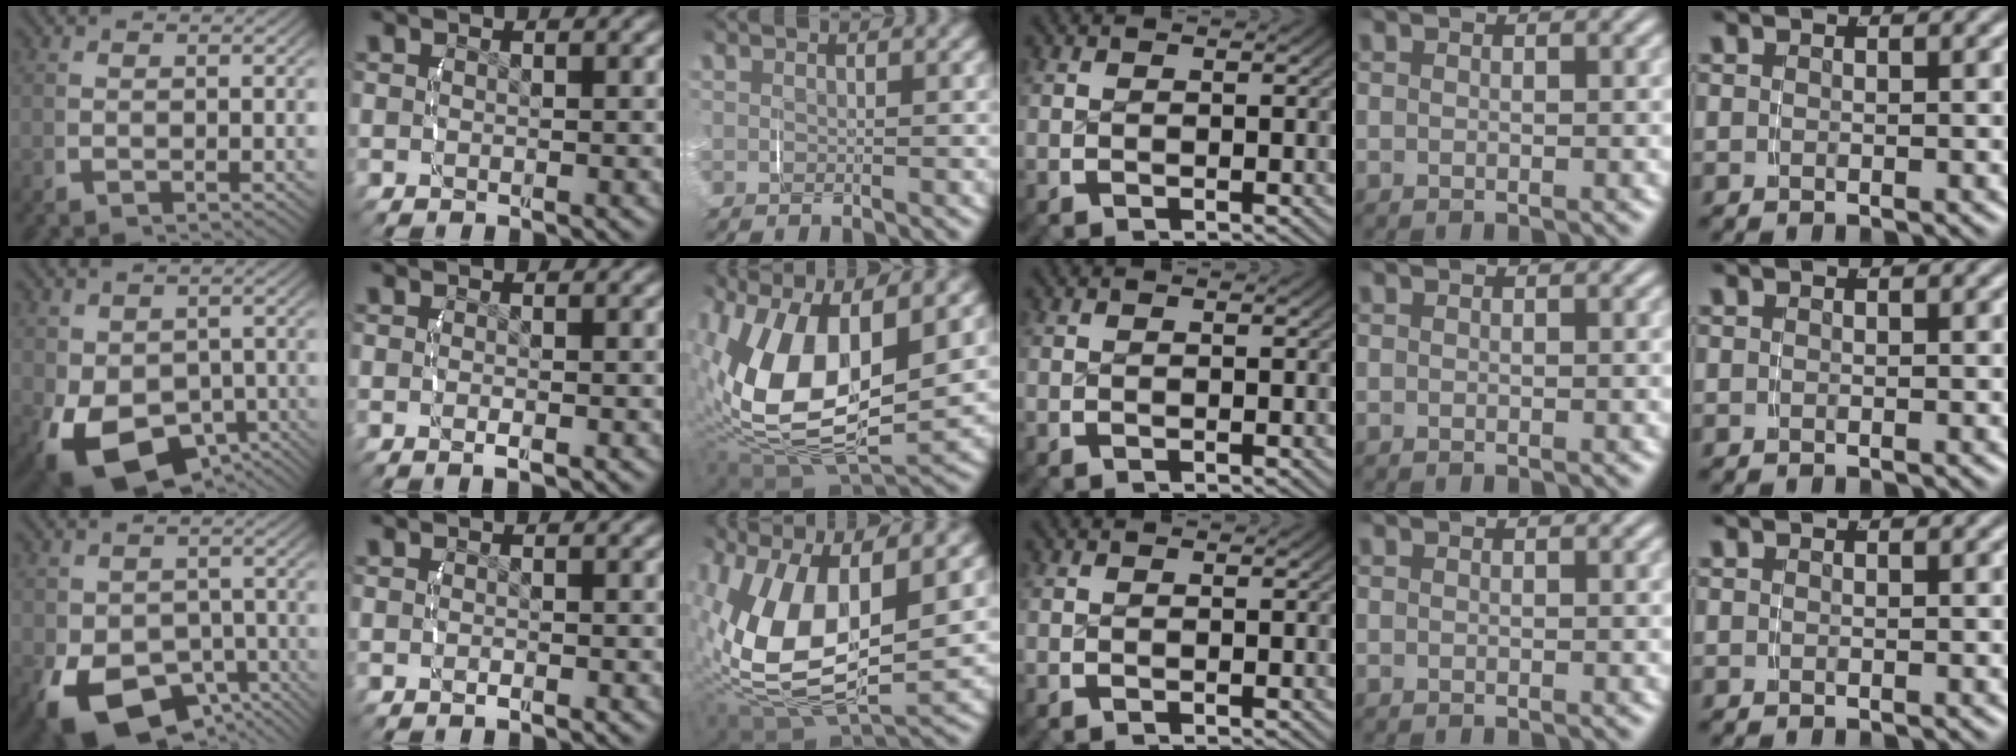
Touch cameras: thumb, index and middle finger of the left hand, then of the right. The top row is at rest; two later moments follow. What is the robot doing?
{"motion": "grasp_and_lifting", "object": "velcro strap"}